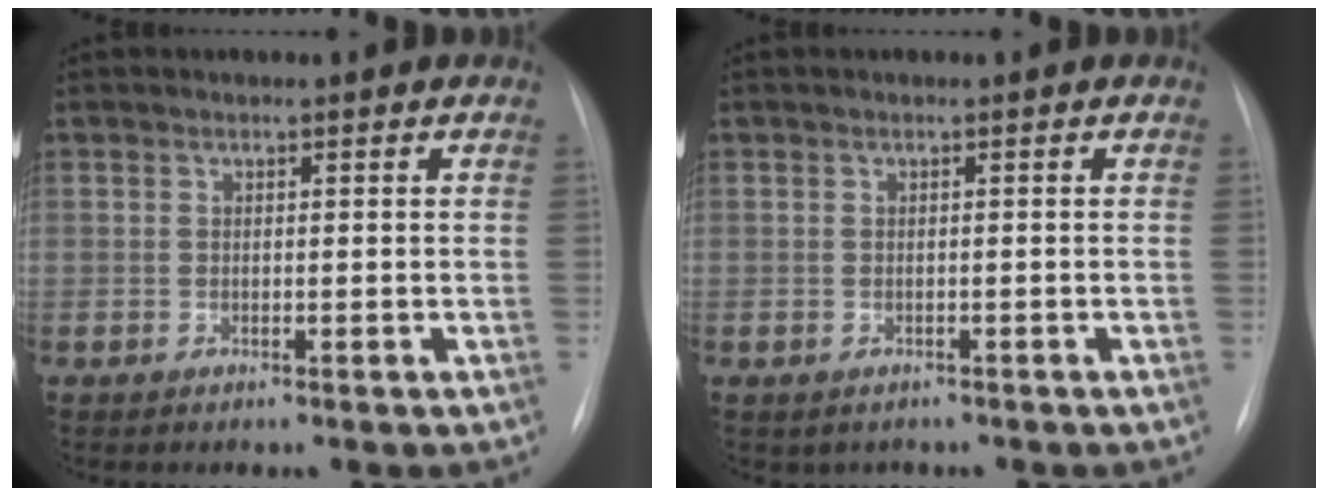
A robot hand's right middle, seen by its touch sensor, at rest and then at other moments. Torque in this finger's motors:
{"motor_torque": [0.09, -0.11, -0.02, -0.01]}